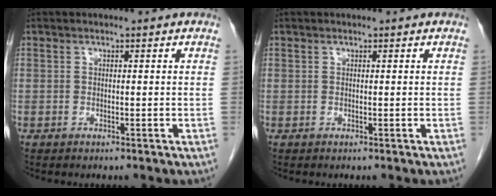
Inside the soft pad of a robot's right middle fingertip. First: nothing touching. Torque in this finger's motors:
{"motor_torque": [-0.37, -0.01, -0.05, 0.00]}